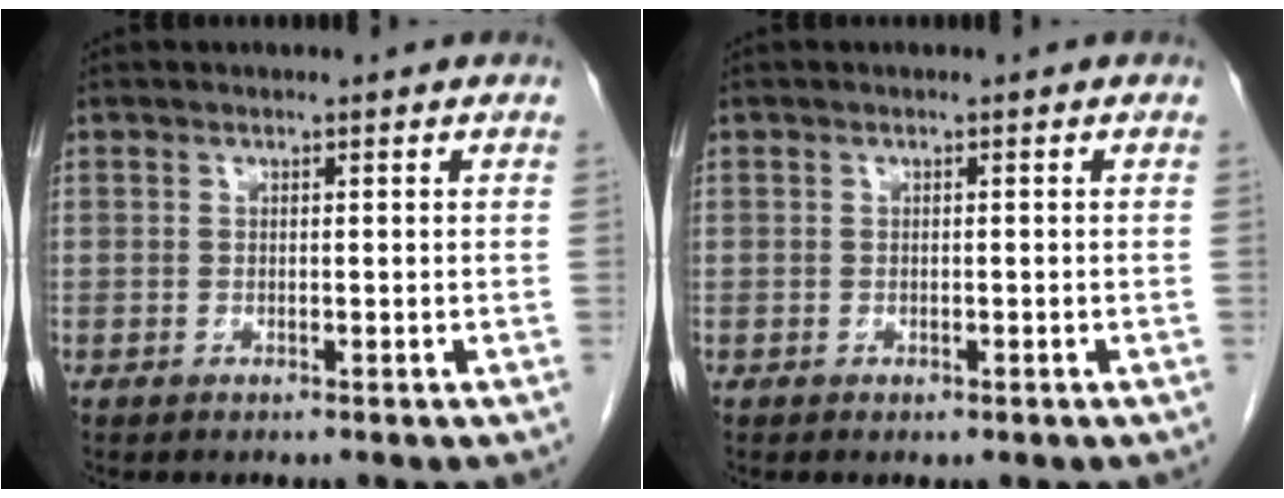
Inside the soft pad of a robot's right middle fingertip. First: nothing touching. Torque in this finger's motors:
{"motor_torque": [-0.62, -0.12, -0.24, -0.05]}